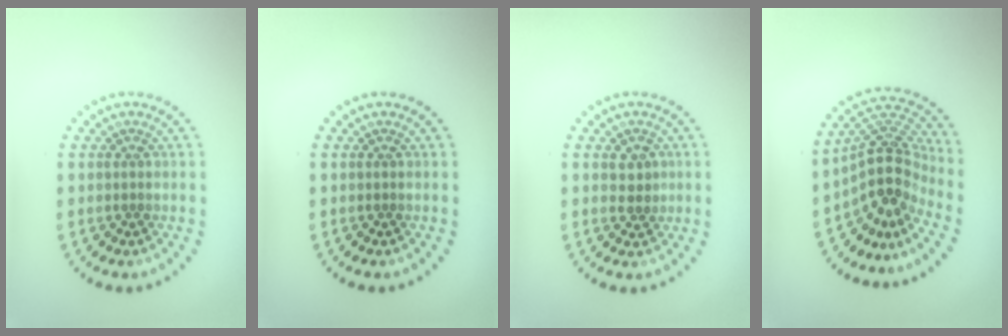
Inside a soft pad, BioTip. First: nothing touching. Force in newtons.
{"total": 0.0}
{"total": 1.9, "press": 1.8, "slide": 0.5}
{"total": 4.8, "press": 3.5, "slide": 3.3}